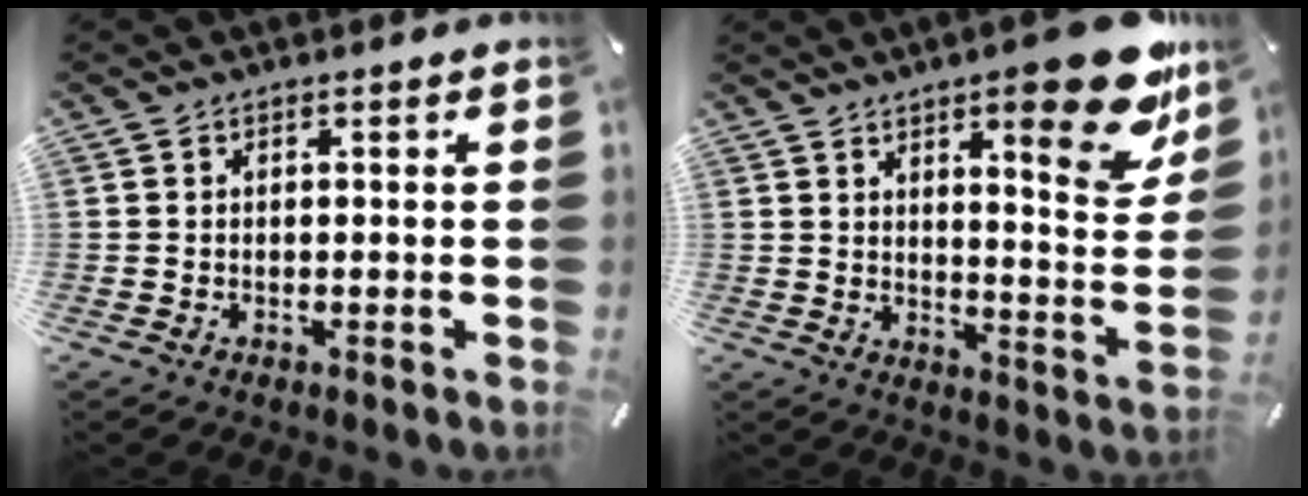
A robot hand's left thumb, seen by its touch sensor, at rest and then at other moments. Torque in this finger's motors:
{"motor_torque": [2.34, 1.22, 1.70, -1.07, 0.19]}